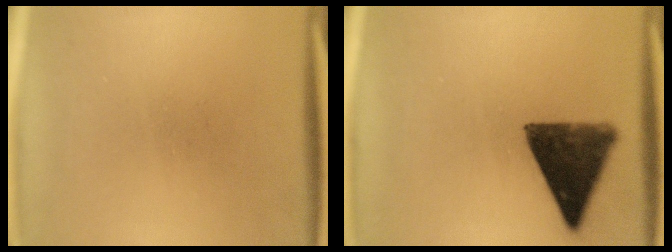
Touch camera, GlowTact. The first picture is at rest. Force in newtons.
{"total": 11.5}